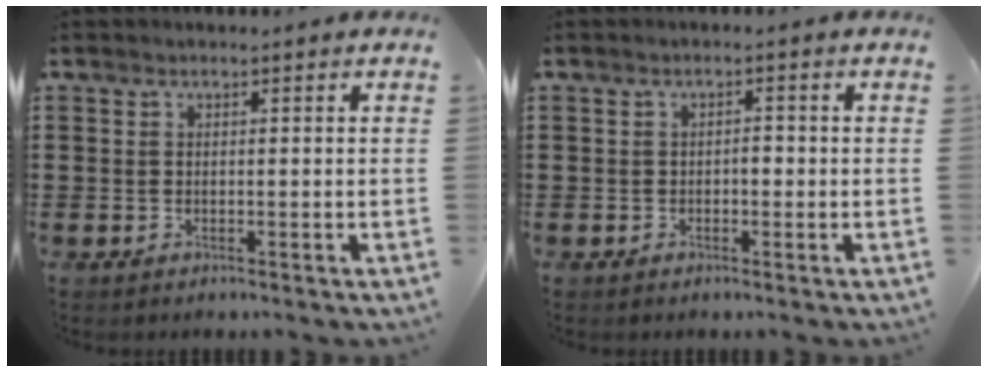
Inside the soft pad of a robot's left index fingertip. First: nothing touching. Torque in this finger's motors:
{"motor_torque": [0.06, 0.01, 0.03, 0.02]}